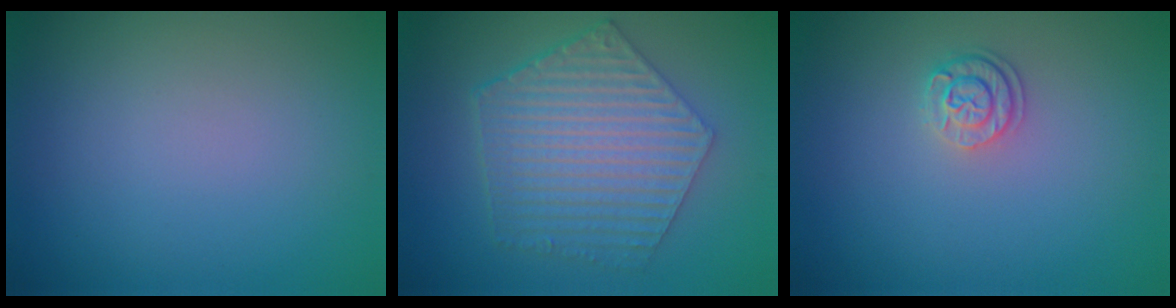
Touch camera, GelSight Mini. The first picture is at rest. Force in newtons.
{"total": 6.3, "press": 4.8, "slide": 4.0}
{"total": 1.9, "press": 1.7, "slide": 0.9}